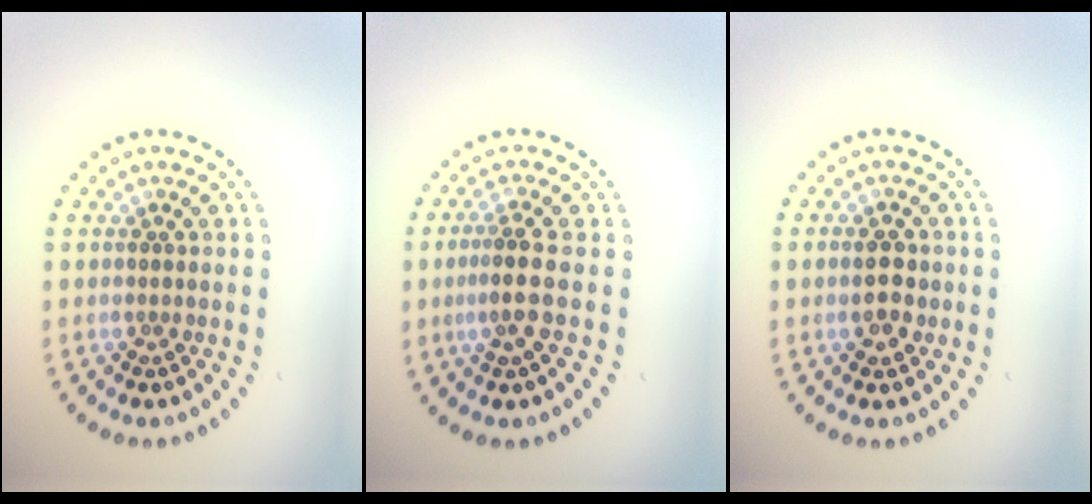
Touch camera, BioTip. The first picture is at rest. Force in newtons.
{"total": 2.4, "press": 2.0, "slide": 1.4}
{"total": 2.4, "press": 2.4, "slide": 0.2}